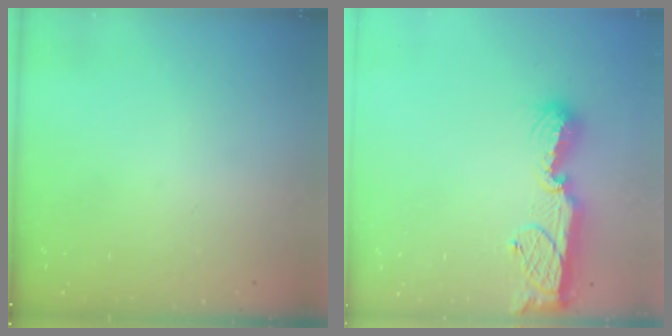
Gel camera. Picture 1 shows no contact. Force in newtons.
{"total": 11.5, "press": 11.4, "slide": 1.2}